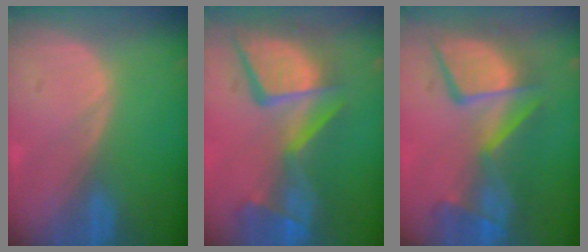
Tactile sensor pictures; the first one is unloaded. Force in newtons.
{"total": 13.9, "press": 11.3, "slide": 8.1}
{"total": 11.5, "press": 10.7, "slide": 4.4}